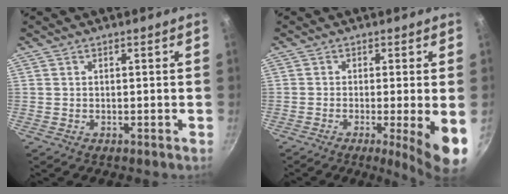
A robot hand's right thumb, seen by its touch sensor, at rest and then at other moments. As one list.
[{"total": 8.7, "force": [-2.0, 0.7, 8.4], "torque": [-0.116, -0.006, -0.027]}]